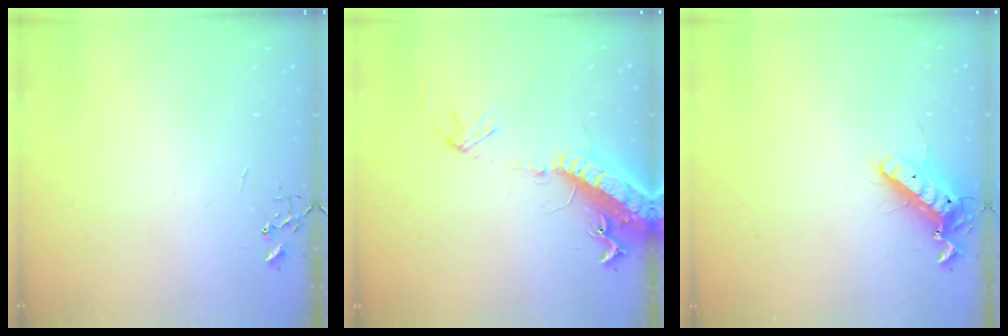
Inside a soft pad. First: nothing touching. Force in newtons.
{"total": 17.8, "press": 17.3, "slide": 4.1}
{"total": 11.9, "press": 11.7, "slide": 2.2}